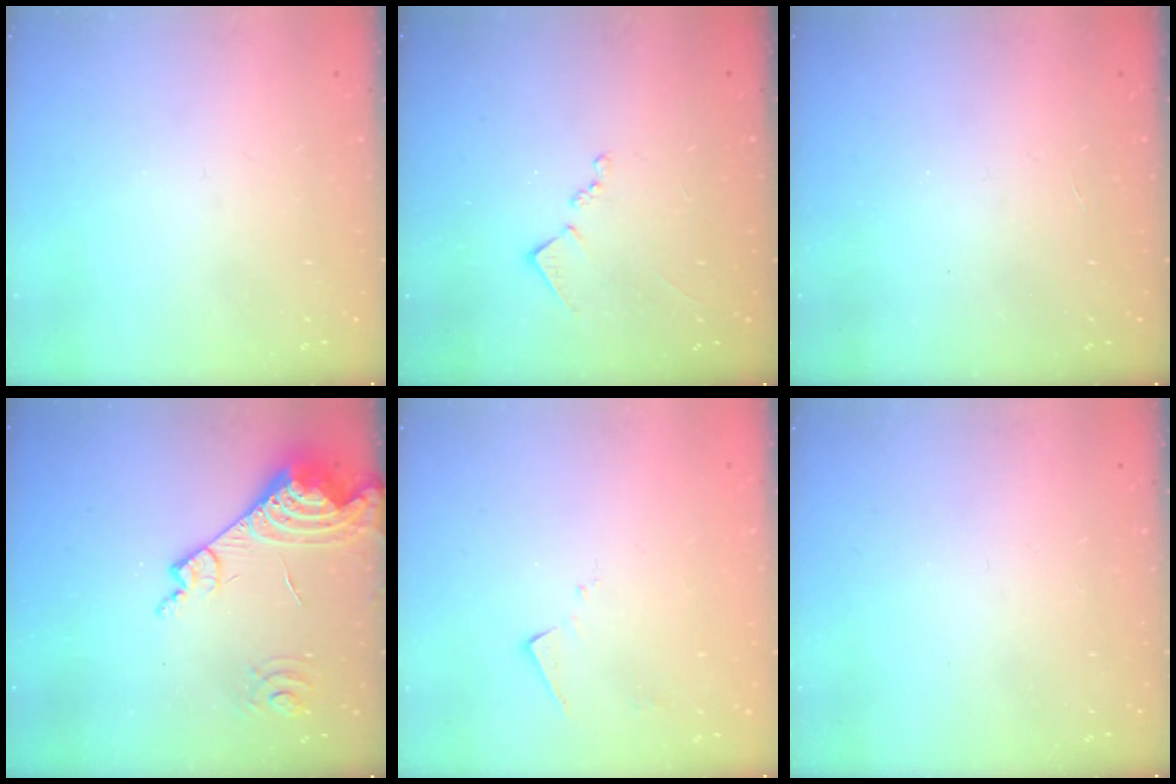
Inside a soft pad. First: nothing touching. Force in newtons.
{"total": 9.1, "press": 9.1, "slide": 0.4}
{"total": 2.1, "press": 2.1, "slide": 0.4}
{"total": 15.0, "press": 14.9, "slide": 1.6}
{"total": 7.6, "press": 7.6, "slide": 0.2}
{"total": 0.0}